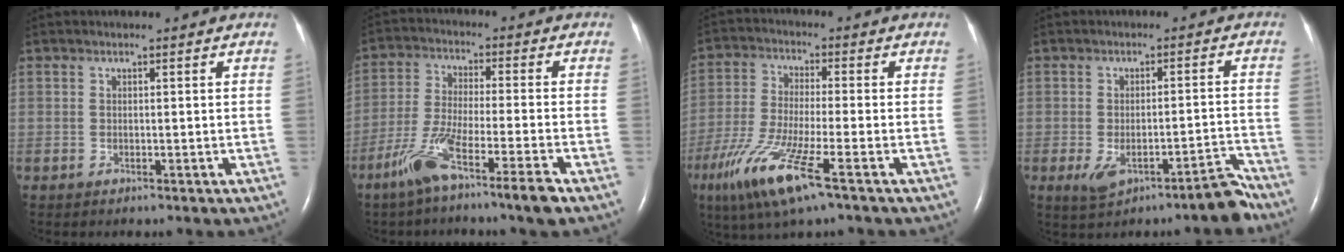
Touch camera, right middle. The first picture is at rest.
{"total": 9.7, "force": [-6.2, -0.5, 7.5], "torque": [-0.144, -0.023, -0.118]}
{"total": 11.9, "force": [-6.2, 0.9, 10.1], "torque": [-0.213, -0.031, -0.117]}
{"total": 6.1, "force": [-4.1, 1.0, 4.5], "torque": [-0.060, 0.015, -0.059]}